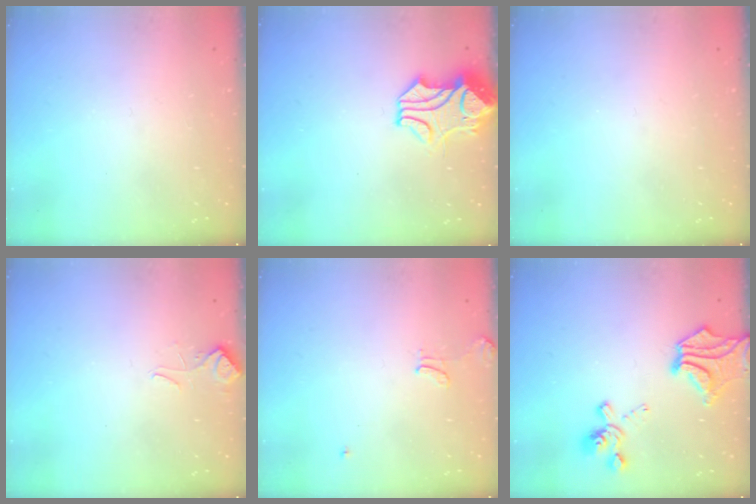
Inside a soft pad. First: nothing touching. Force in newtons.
{"total": 2.1, "press": 1.9, "slide": 1.0}
{"total": 0.0}
{"total": 3.2, "press": 3.1, "slide": 0.7}
{"total": 0.0}
{"total": 6.3, "press": 5.5, "slide": 3.0}